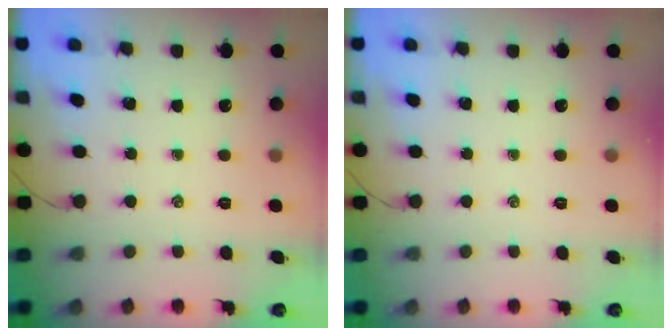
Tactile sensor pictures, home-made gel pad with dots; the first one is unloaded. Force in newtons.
{"total": 0.0}